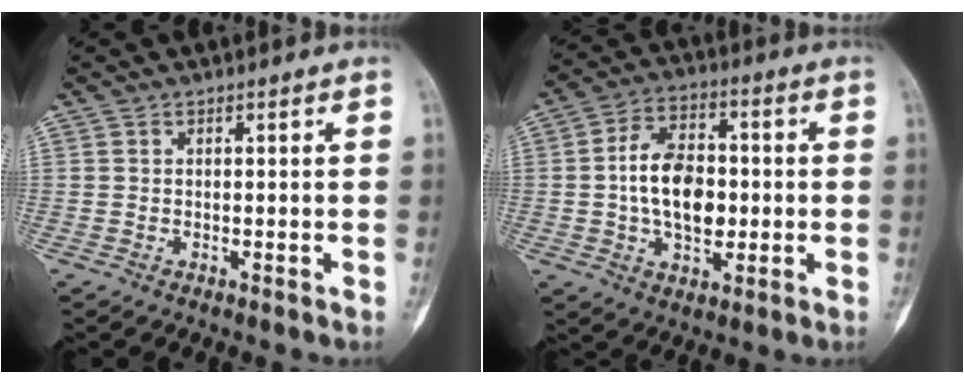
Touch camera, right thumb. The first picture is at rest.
{"total": 13.3, "force": [-0.4, 8.4, 10.3], "torque": [-0.157, 0.015, -0.009]}